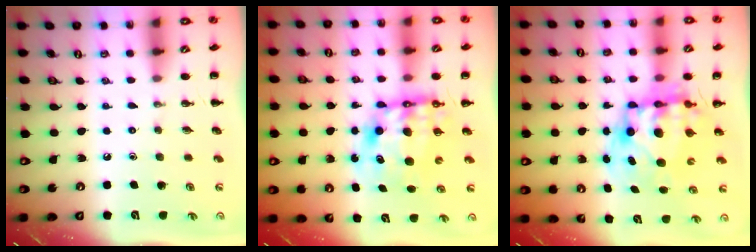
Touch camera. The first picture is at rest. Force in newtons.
{"total": 10.7, "press": 10.3, "slide": 3.0}
{"total": 12.4, "press": 12.1, "slide": 2.7}